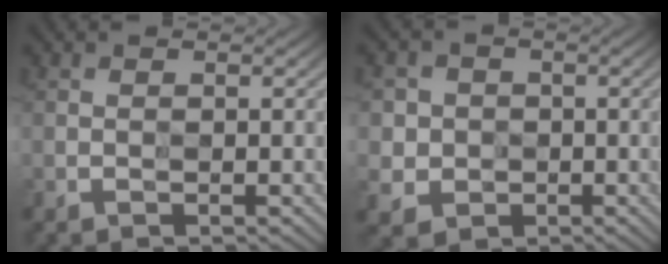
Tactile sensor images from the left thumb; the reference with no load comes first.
{"total": 4.2, "force": [0.5, 4.2, 0.0], "torque": [-0.034, -0.004, 0.001]}